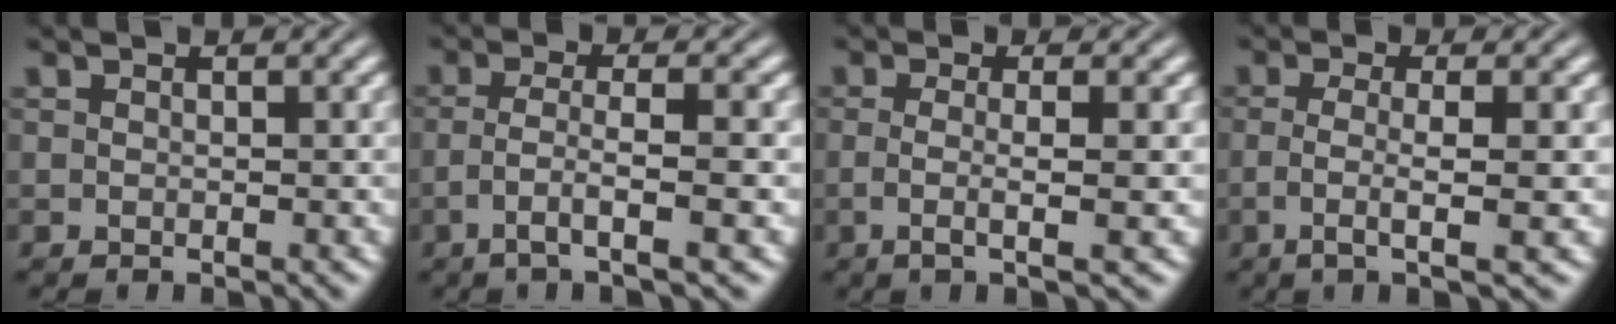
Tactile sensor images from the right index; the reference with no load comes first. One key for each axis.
{"total": 3.7, "fx": -1.9, "fy": -0.5, "fz": 3.2, "tx": -0.062, "ty": -0.019, "tz": -0.021}
{"total": 2.9, "fx": -0.5, "fy": -0.9, "fz": 2.7, "tx": -0.050, "ty": -0.011, "tz": -0.002}
{"total": 3.7, "fx": -0.6, "fy": -0.6, "fz": 3.6, "tx": -0.064, "ty": -0.015, "tz": -0.002}